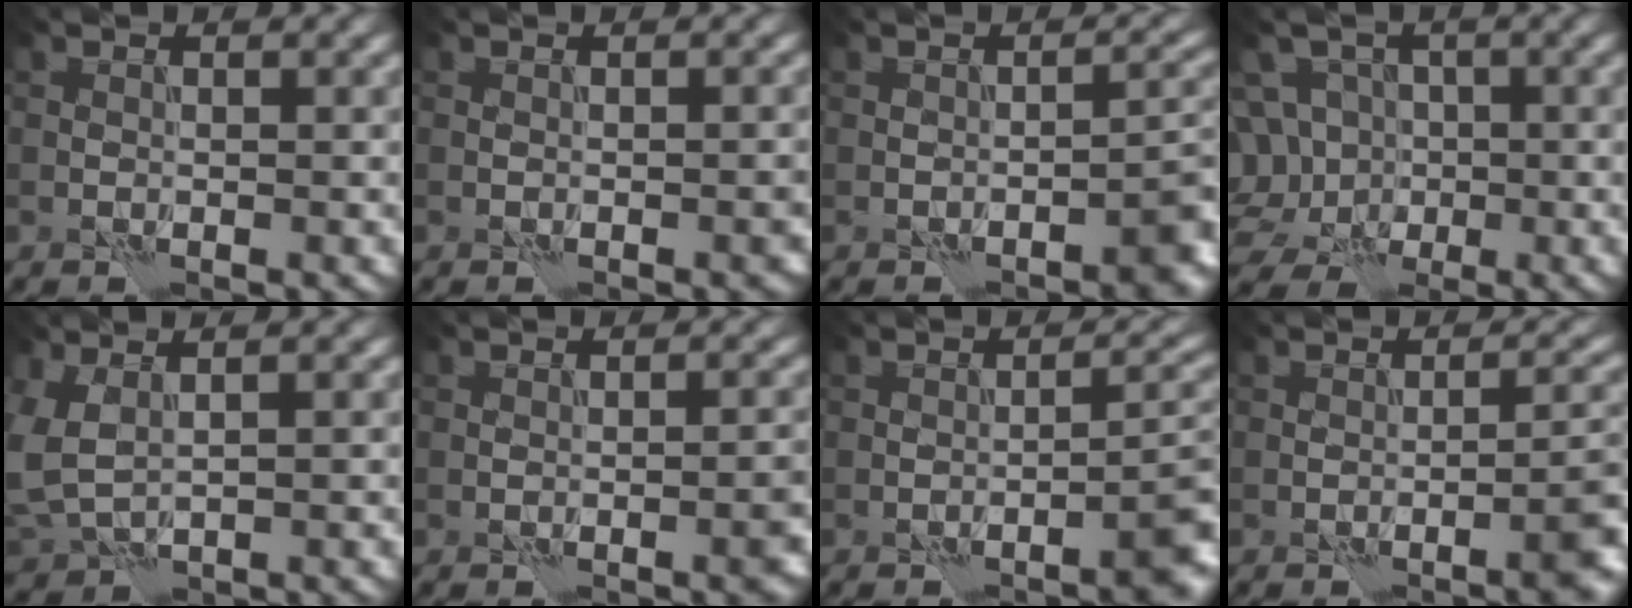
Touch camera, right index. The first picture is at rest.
{"total": 0.9, "force": [-0.4, 0.2, 0.8], "torque": [-0.011, 0.002, -0.006]}
{"total": 3.4, "force": [-2.1, 0.8, 2.5], "torque": [-0.029, 0.013, -0.030]}
{"total": 8.6, "force": [-0.6, 7.7, 3.8], "torque": [-0.068, 0.028, -0.046]}
{"total": 4.2, "force": [1.0, 2.5, 3.2], "torque": [-0.076, -0.002, 0.030]}
{"total": 2.0, "force": [-0.9, 0.4, 1.8], "torque": [-0.023, 0.004, -0.013]}
{"total": 4.3, "force": [-2.4, 0.8, 3.5], "torque": [-0.036, 0.016, -0.037]}
{"total": 4.4, "force": [-2.1, 1.0, 3.7], "torque": [-0.040, 0.012, -0.033]}